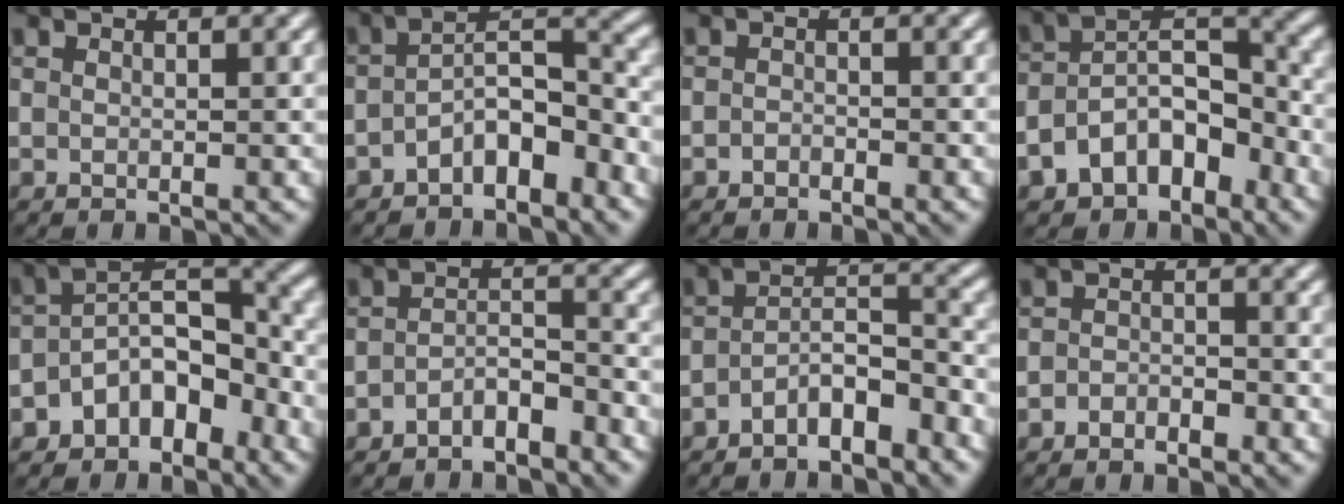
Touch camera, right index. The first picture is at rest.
{"total": 5.5, "force": [-3.0, 2.3, 4.0], "torque": [-0.063, 0.016, -0.060]}
{"total": 0.7, "force": [-0.7, 0.2, 0.1], "torque": [-0.003, 0.005, -0.016]}
{"total": 7.6, "force": [-3.9, 4.7, 4.5], "torque": [-0.064, 0.011, -0.077]}
{"total": 6.2, "force": [-3.2, 3.8, 3.6], "torque": [-0.036, 0.016, -0.067]}
{"total": 2.8, "force": [-2.3, 0.7, 1.5], "torque": [-0.029, 0.010, -0.049]}
{"total": 4.8, "force": [-3.4, 1.5, 3.1], "torque": [-0.055, 0.009, -0.061]}
{"total": 1.7, "force": [-1.2, 0.9, 0.7], "torque": [-0.013, 0.008, -0.026]}